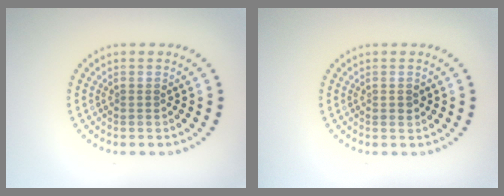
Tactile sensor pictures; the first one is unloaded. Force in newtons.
{"total": 0.9, "press": 0.8, "slide": 0.1}